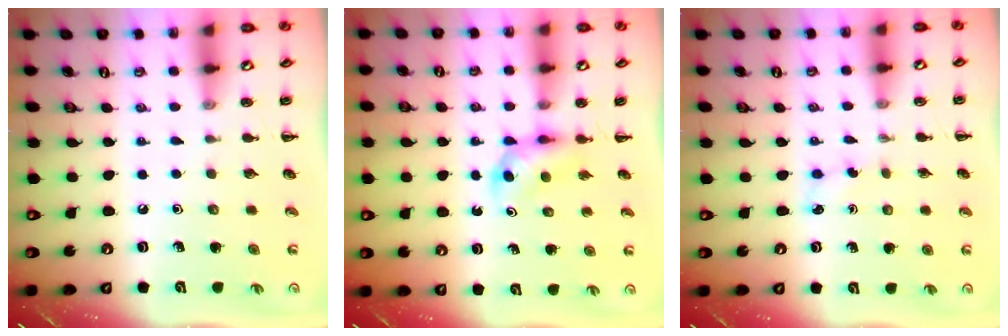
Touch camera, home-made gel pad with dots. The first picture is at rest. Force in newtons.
{"total": 3.6, "press": 3.3, "slide": 1.3}
{"total": 3.0, "press": 2.8, "slide": 0.9}